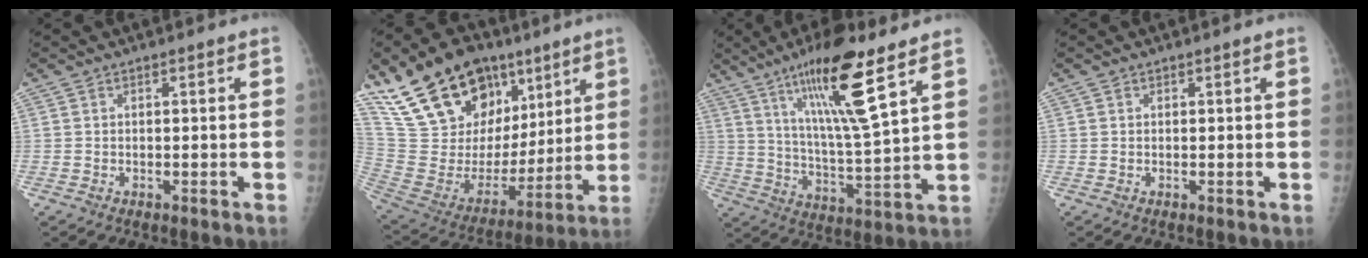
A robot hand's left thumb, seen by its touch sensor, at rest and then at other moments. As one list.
[{"total": 26.3, "force": [15.7, 15.3, 14.4], "torque": [-0.211, -0.026, 0.287]}, {"total": 16.4, "force": [9.3, 2.1, 13.4], "torque": [-0.232, -0.054, 0.169]}, {"total": 0.0}]